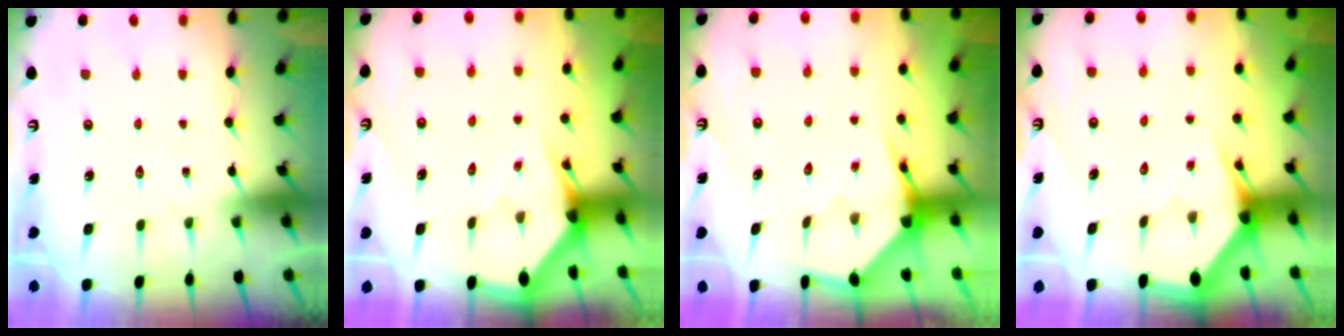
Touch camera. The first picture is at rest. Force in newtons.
{"total": 2.4, "press": 2.4, "slide": 0.2}
{"total": 3.9, "press": 3.9, "slide": 0.5}
{"total": 3.2, "press": 3.2, "slide": 0.1}